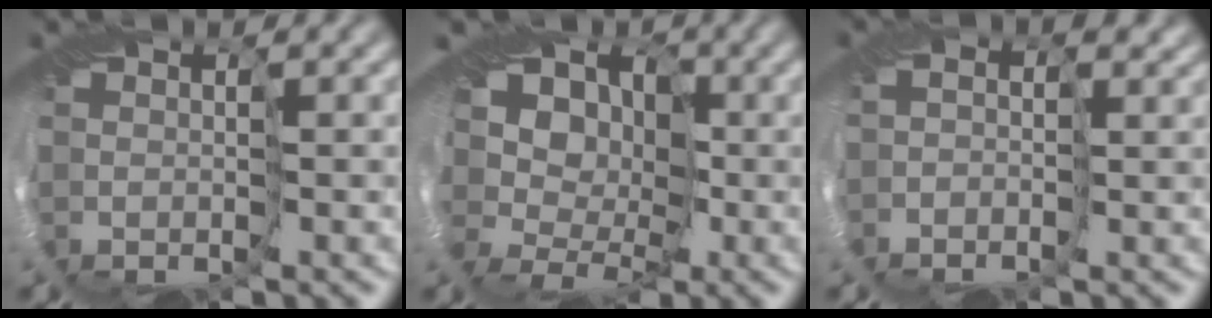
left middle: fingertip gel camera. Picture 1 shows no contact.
{"total": 12.4, "force": [0.5, 10.2, 7.0], "torque": [-0.114, 0.031, -0.032]}
{"total": 3.7, "force": [1.1, 3.0, 1.9], "torque": [-0.033, 0.014, 0.017]}